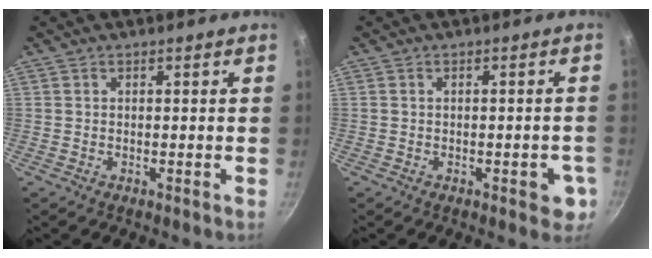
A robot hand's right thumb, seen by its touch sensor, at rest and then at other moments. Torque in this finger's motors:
{"motor_torque": [0.48, 0.46, -0.01, 0.01, 0.06]}